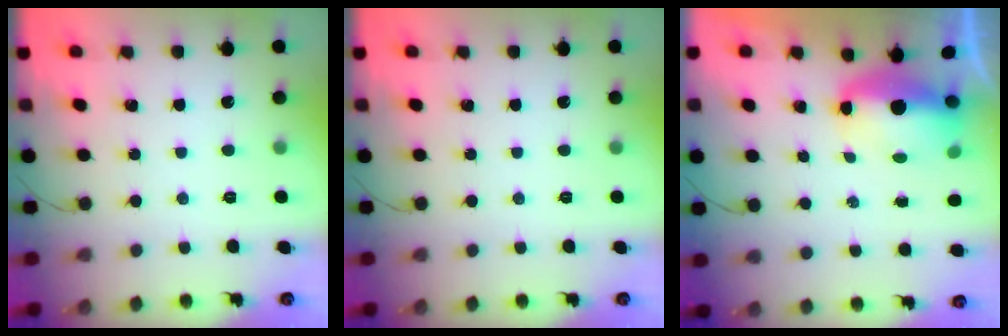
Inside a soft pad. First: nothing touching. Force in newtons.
{"total": 0.0}
{"total": 6.5, "press": 6.4, "slide": 0.6}